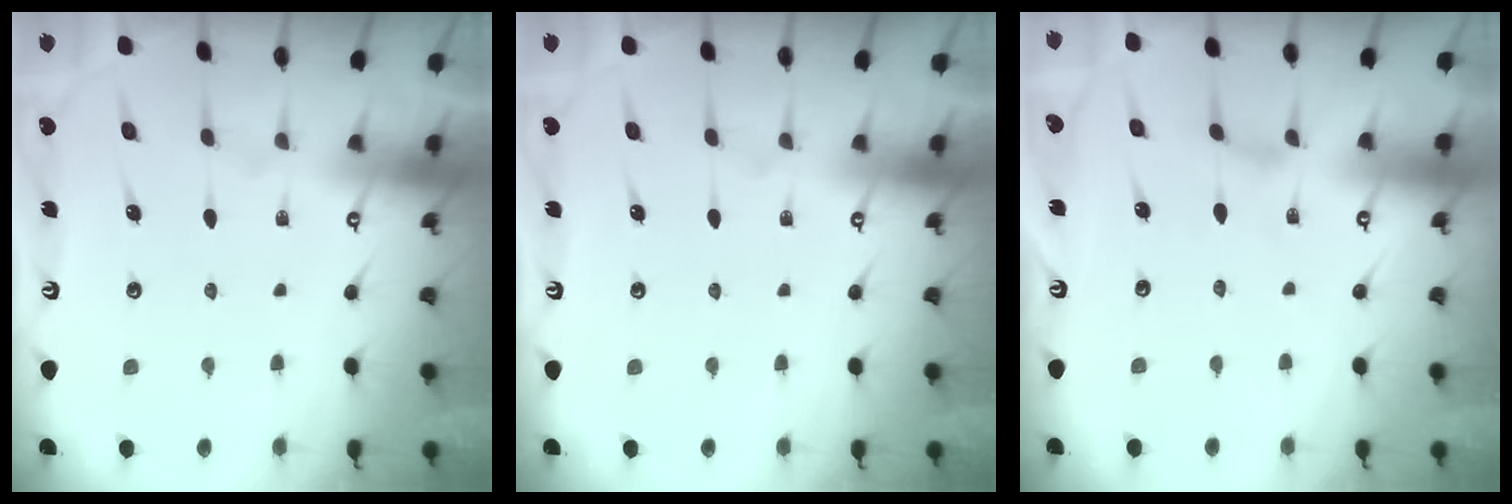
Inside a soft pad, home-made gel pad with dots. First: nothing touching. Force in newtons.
{"total": 0.0}
{"total": 0.0}